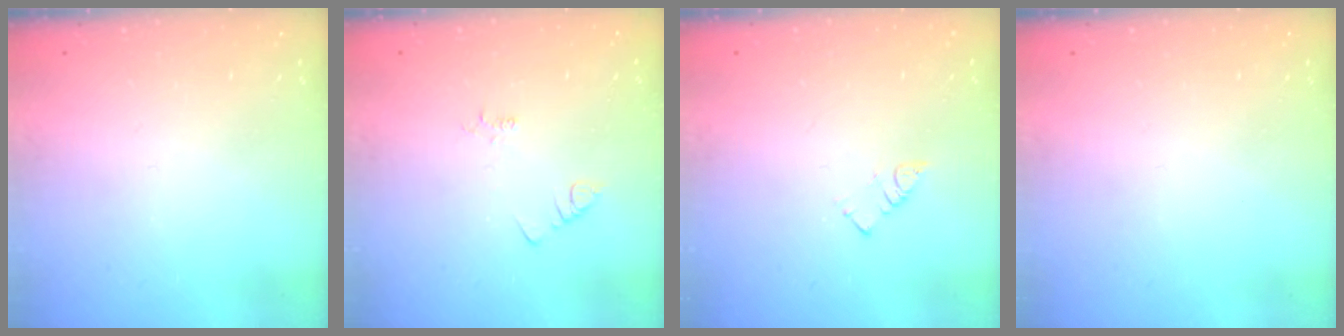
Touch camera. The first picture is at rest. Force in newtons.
{"total": 1.9, "press": 1.9, "slide": 0.3}
{"total": 2.5, "press": 2.5, "slide": 0.1}
{"total": 0.0}